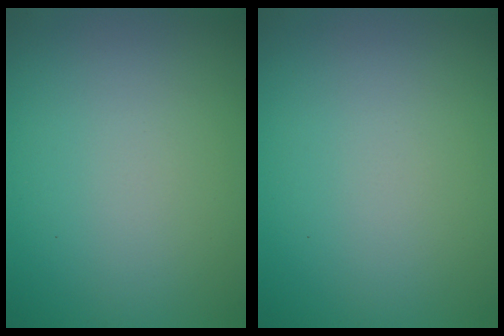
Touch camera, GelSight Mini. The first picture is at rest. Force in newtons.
{"total": 0.0}